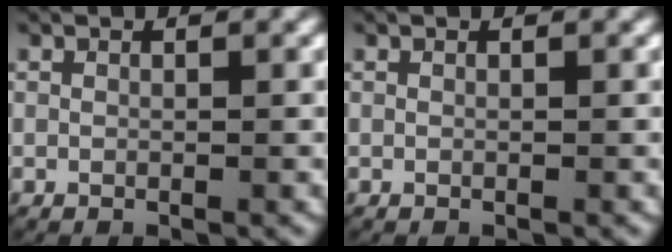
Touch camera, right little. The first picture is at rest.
{"total": 0.0}